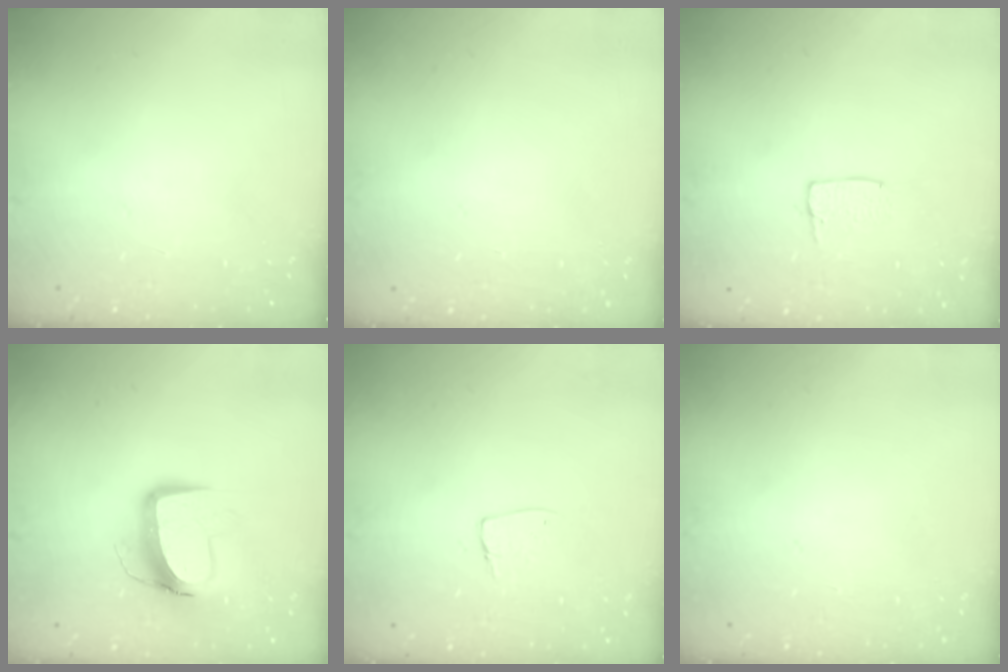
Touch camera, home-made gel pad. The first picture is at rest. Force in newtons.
{"total": 0.0}
{"total": 3.8, "press": 3.8, "slide": 0.2}
{"total": 10.9, "press": 10.8, "slide": 1.2}
{"total": 5.5, "press": 5.5, "slide": 0.3}
{"total": 0.7, "press": 0.6, "slide": 0.3}